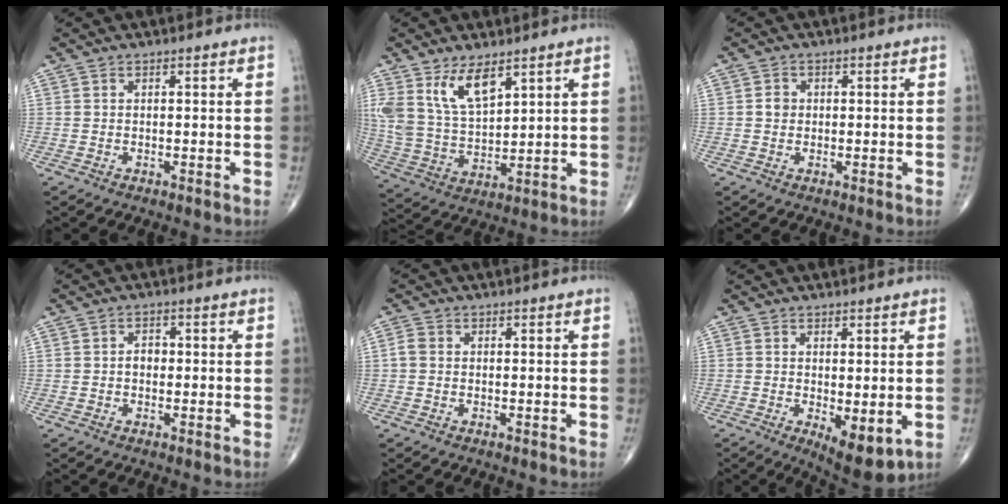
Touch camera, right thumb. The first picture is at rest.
{"total": 10.8, "force": [6.3, 4.9, 7.2], "torque": [-0.130, -0.028, 0.137]}
{"total": 1.8, "force": [0.1, 1.6, 0.8], "torque": [-0.006, 0.004, -0.001]}
{"total": 2.1, "force": [-0.2, 1.6, 1.3], "torque": [-0.011, 0.007, -0.007]}
{"total": 1.7, "force": [-0.1, 1.4, 1.0], "torque": [-0.019, 0.004, -0.004]}
{"total": 7.3, "force": [-1.5, 2.9, 6.5], "torque": [-0.085, -0.021, -0.011]}